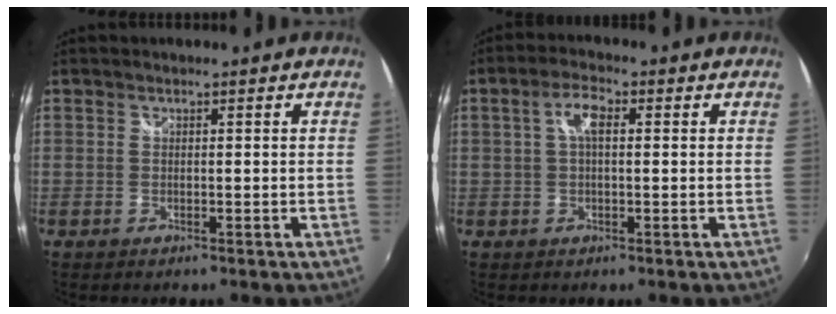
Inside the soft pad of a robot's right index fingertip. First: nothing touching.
{"total": 4.2, "force": [0.8, 1.7, 3.8], "torque": [-0.072, 0.012, 0.013]}